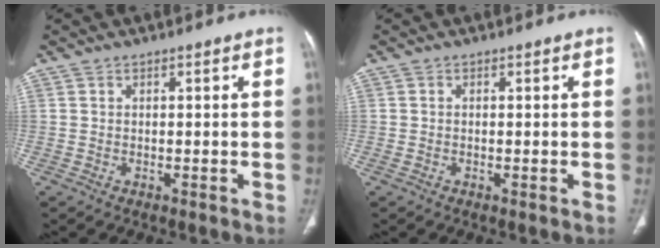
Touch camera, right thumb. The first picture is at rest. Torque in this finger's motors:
{"motor_torque": [0.45, 0.30, -0.33, 0.00, 0.11]}